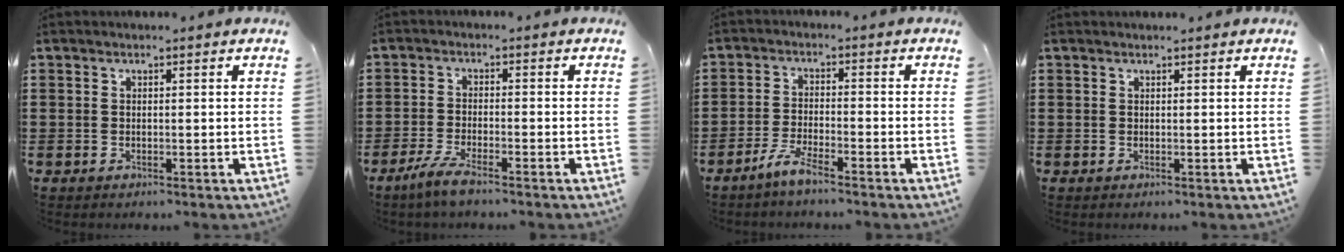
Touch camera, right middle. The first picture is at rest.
{"total": 4.1, "force": [-3.2, 0.4, 2.6], "torque": [-0.063, -0.010, -0.065]}
{"total": 4.2, "force": [-3.5, 0.3, 2.3], "torque": [-0.053, -0.003, -0.069]}
{"total": 0.0}